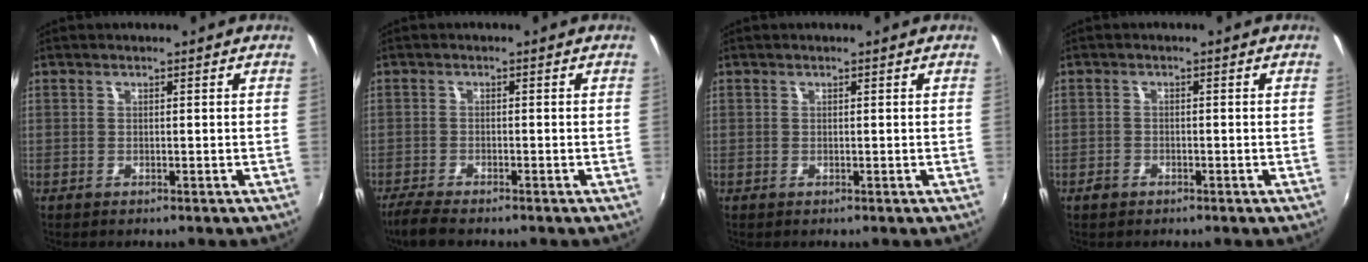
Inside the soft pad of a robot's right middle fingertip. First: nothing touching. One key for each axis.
{"total": 4.7, "fx": -4.0, "fy": 0.8, "fz": 2.3, "tx": -0.066, "ty": -0.020, "tz": -0.075}
{"total": 0.0}
{"total": 1.8, "fx": -1.3, "fy": 1.1, "fz": 0.5, "tx": -0.012, "ty": -0.001, "tz": -0.023}